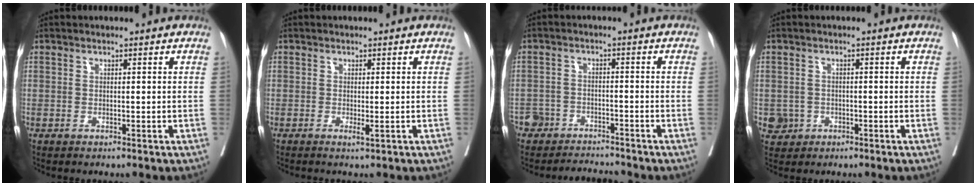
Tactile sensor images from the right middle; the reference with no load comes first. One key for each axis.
{"total": 0.9, "fx": -0.3, "fy": 0.0, "fz": 0.8, "tx": -0.017, "ty": -0.004, "tz": -0.005}
{"total": 6.2, "fx": -6.0, "fy": 1.7, "fz": 0.2, "tx": 0.004, "ty": 0.009, "tz": -0.098}
{"total": 2.7, "fx": -0.9, "fy": 2.5, "fz": 0.2, "tx": 0.002, "ty": 0.008, "tz": -0.010}